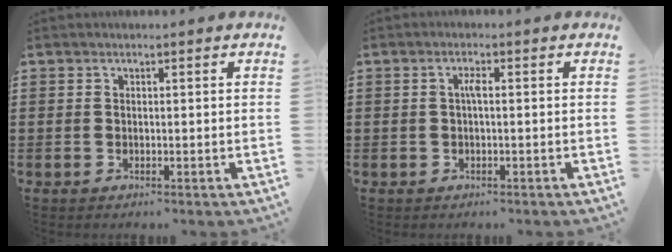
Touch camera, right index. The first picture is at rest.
{"total": 1.7, "force": [-0.1, 0.3, 1.7], "torque": [-0.033, 0.003, -0.003]}